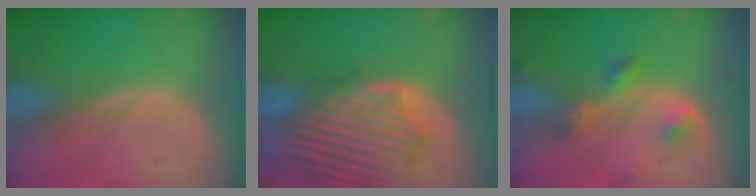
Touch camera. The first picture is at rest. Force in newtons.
{"total": 12.7, "press": 11.5, "slide": 5.3}
{"total": 4.4, "press": 4.0, "slide": 1.9}